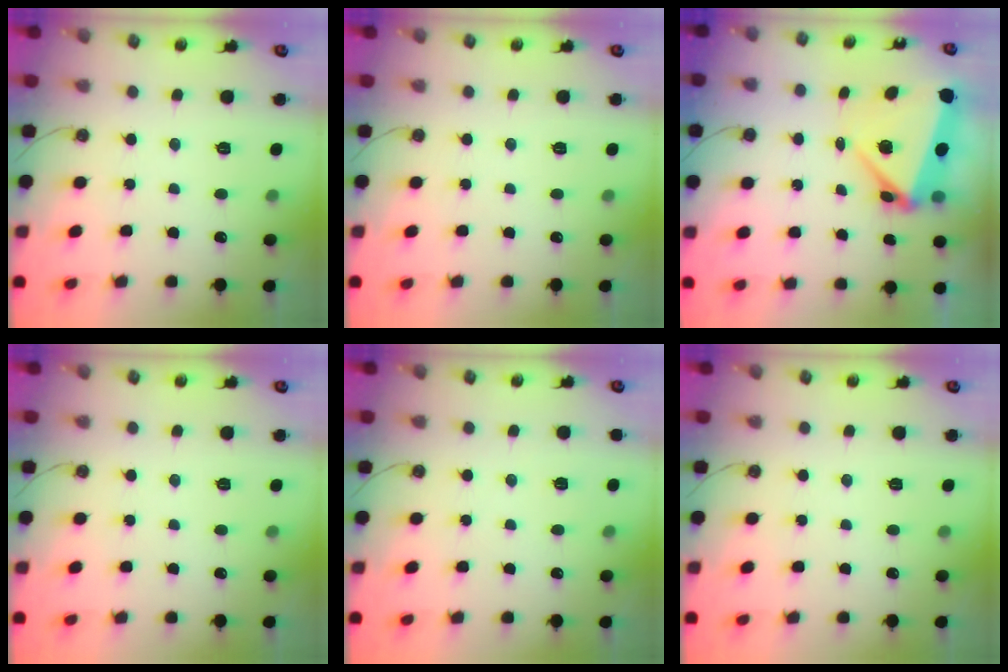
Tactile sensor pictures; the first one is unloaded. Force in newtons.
{"total": 0.0}
{"total": 5.4, "press": 5.3, "slide": 1.3}
{"total": 0.0}
{"total": 2.1, "press": 0.8, "slide": 2.0}
{"total": 0.0}